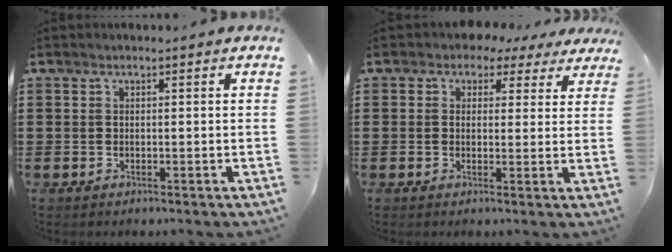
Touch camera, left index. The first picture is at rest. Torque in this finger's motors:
{"motor_torque": [2.14, 0.00, 0.68, 0.01]}